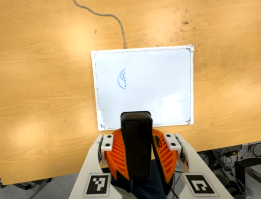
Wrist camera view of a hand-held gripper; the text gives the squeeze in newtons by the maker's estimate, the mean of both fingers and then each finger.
{"total": 10.3, "left": 9.5, "right": 11.0}